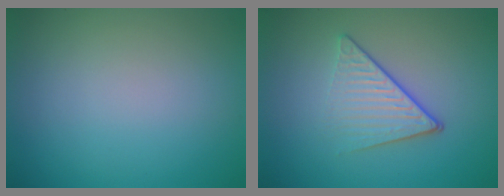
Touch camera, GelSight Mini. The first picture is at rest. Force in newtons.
{"total": 4.2, "press": 2.7, "slide": 3.2}